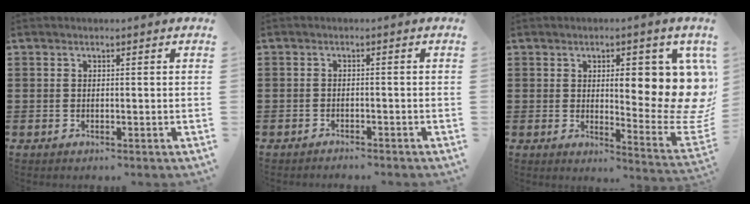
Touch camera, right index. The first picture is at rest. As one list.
[{"total": 1.2, "force": [-1.2, 0.1, 0.1], "torque": [-0.005, 0.002, -0.025]}, {"total": 11.6, "force": [3.4, 4.4, 10.2], "torque": [-0.120, -0.029, 0.053]}]